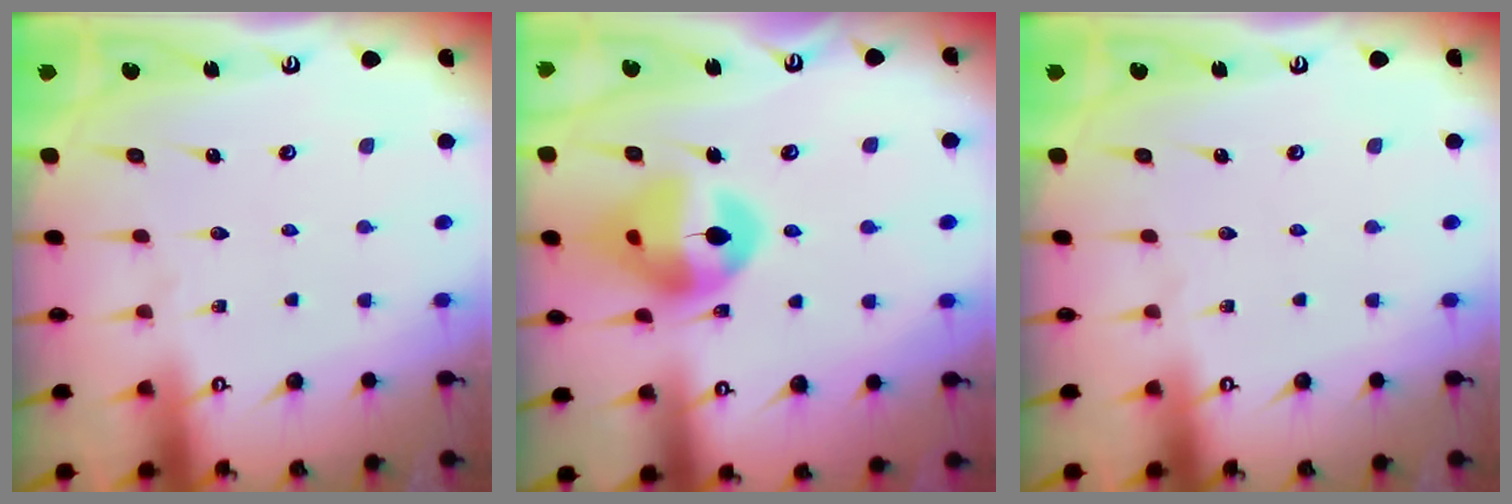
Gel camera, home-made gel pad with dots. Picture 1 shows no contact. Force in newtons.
{"total": 14.5, "press": 14.4, "slide": 1.8}
{"total": 0.0}